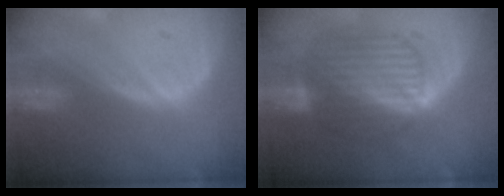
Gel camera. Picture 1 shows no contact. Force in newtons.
{"total": 9.2, "press": 9.2, "slide": 0.7}